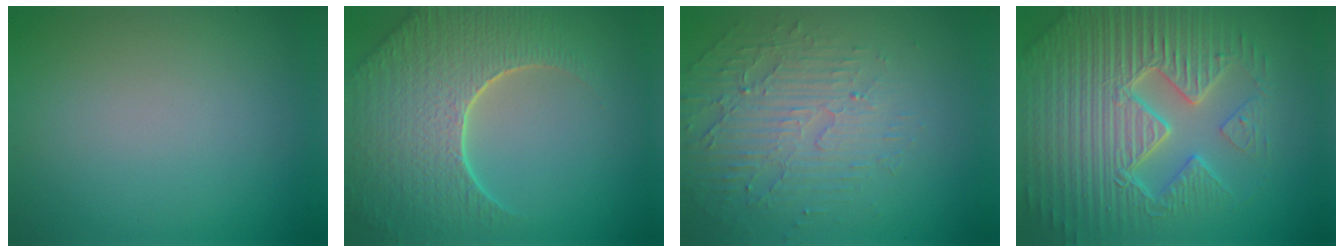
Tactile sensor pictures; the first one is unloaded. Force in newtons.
{"total": 8.7, "press": 6.0, "slide": 6.3}
{"total": 5.1, "press": 3.3, "slide": 3.9}
{"total": 9.5, "press": 6.7, "slide": 6.7}